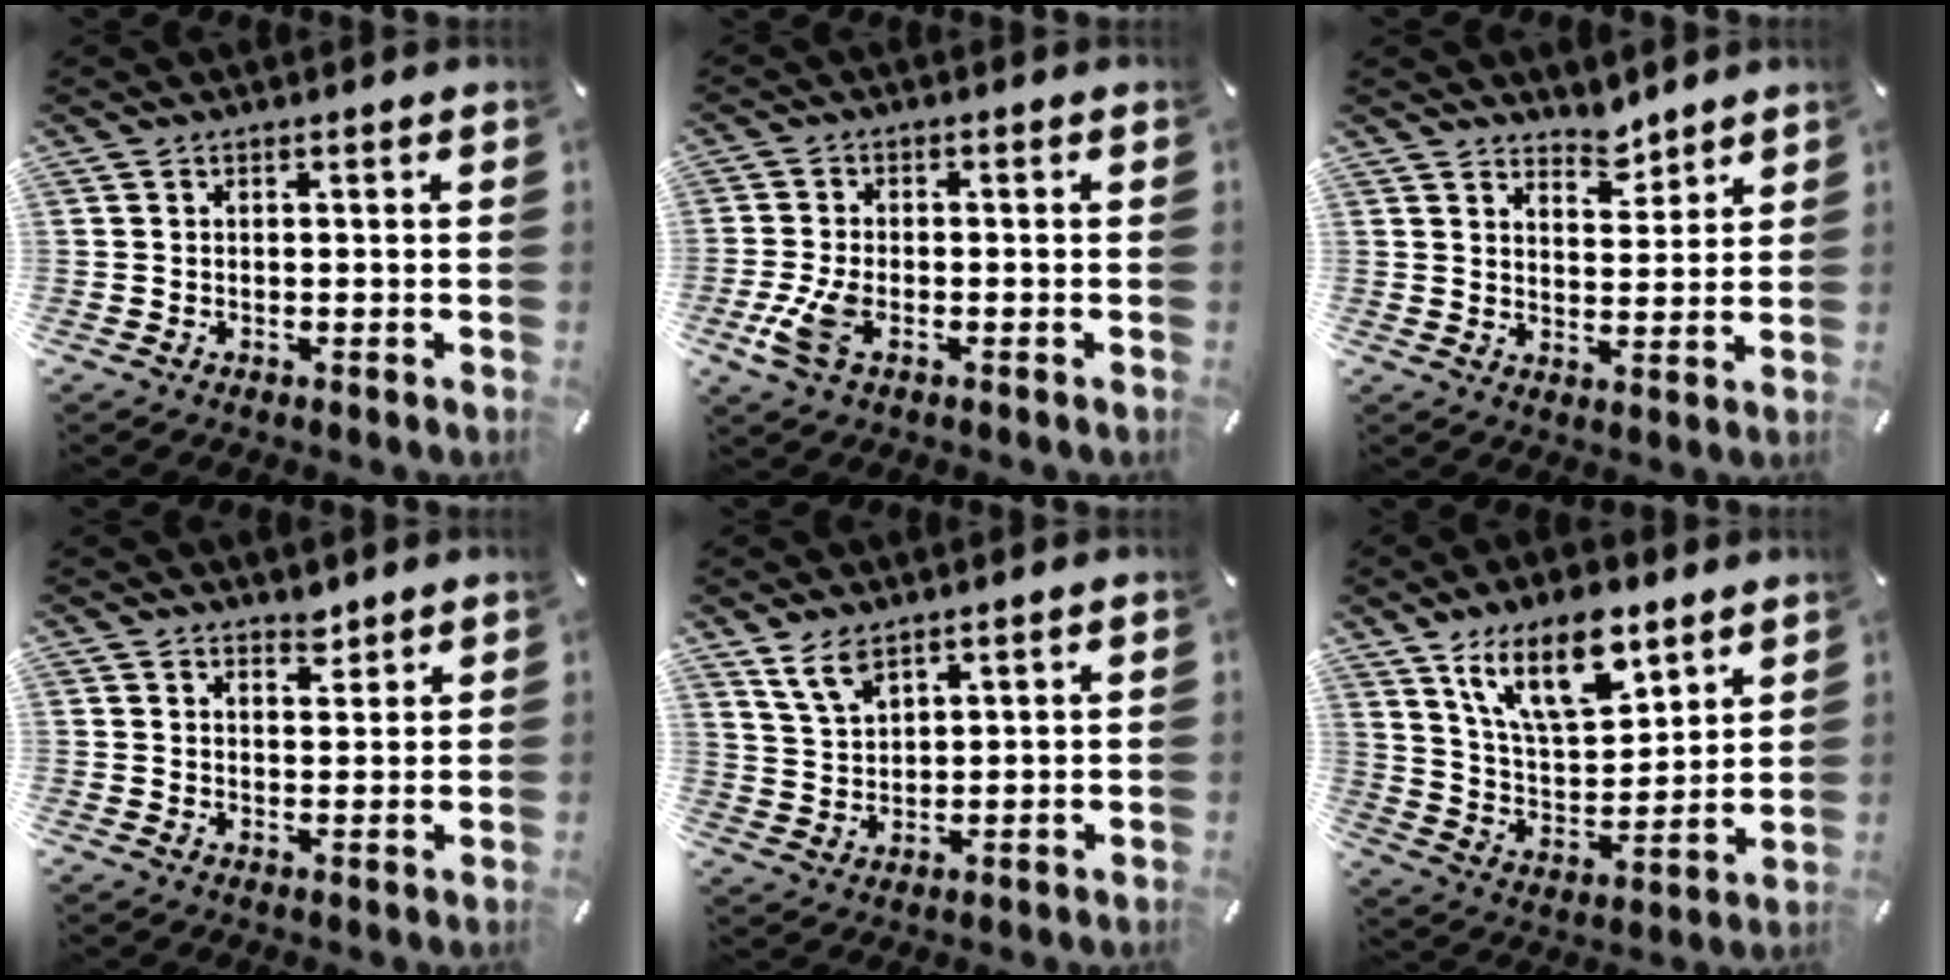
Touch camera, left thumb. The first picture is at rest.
{"total": 6.0, "force": [-2.1, 3.0, 4.7], "torque": [-0.107, -0.003, -0.038]}
{"total": 5.6, "force": [5.1, 2.3, 0.5], "torque": [0.007, -0.039, 0.093]}
{"total": 3.0, "force": [2.7, 1.4, 0.2], "torque": [0.007, -0.016, 0.048]}
{"total": 3.9, "force": [3.3, 1.9, 0.9], "torque": [-0.023, -0.013, 0.065]}
{"total": 16.8, "force": [11.1, 7.7, 10.0], "torque": [-0.185, -0.046, 0.198]}